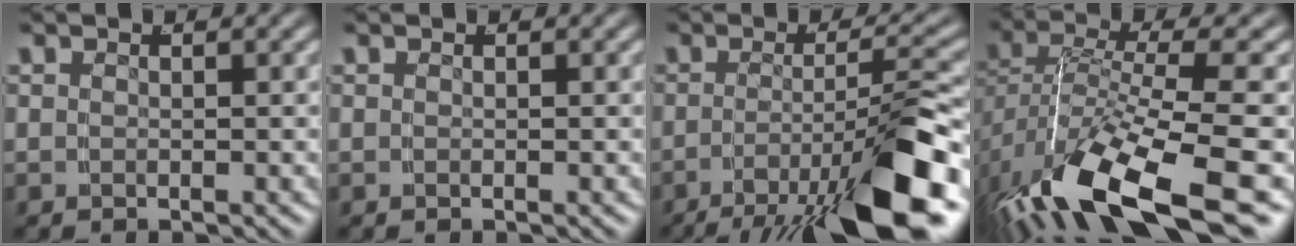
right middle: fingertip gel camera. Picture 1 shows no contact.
{"total": 0.0}
{"total": 11.0, "force": [-5.9, 2.4, 8.9], "torque": [-0.123, -0.010, -0.082]}
{"total": 10.0, "force": [-5.7, 3.5, 7.4], "torque": [-0.155, -0.026, -0.074]}